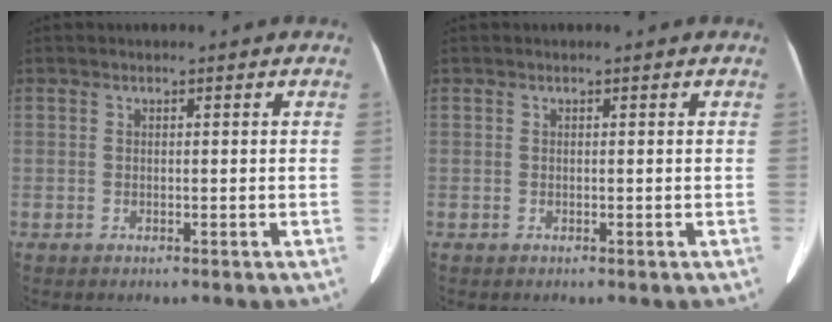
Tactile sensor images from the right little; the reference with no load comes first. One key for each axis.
{"total": 0.0}